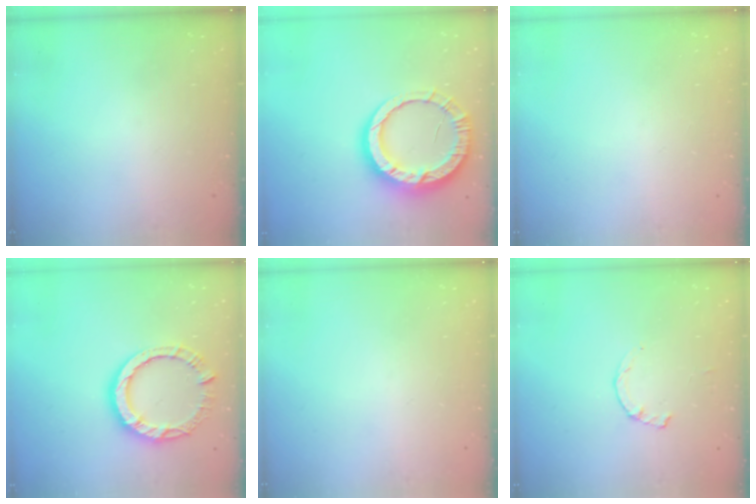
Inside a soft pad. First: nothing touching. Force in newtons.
{"total": 15.6, "press": 15.5, "slide": 1.6}
{"total": 0.0}
{"total": 11.7, "press": 11.6, "slide": 1.4}
{"total": 0.0}
{"total": 1.2, "press": 1.2, "slide": 0.3}